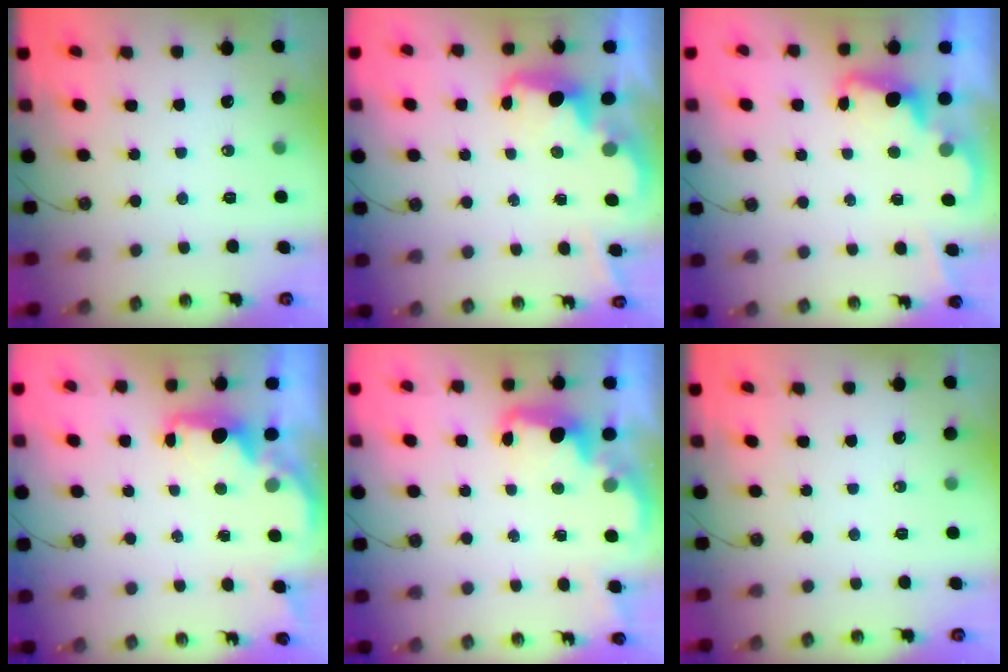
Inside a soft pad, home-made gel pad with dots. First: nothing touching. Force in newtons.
{"total": 2.6, "press": 2.6, "slide": 0.5}
{"total": 2.4, "press": 2.4, "slide": 0.5}
{"total": 2.1, "press": 2.0, "slide": 0.6}
{"total": 2.6, "press": 2.6, "slide": 0.7}
{"total": 0.0}